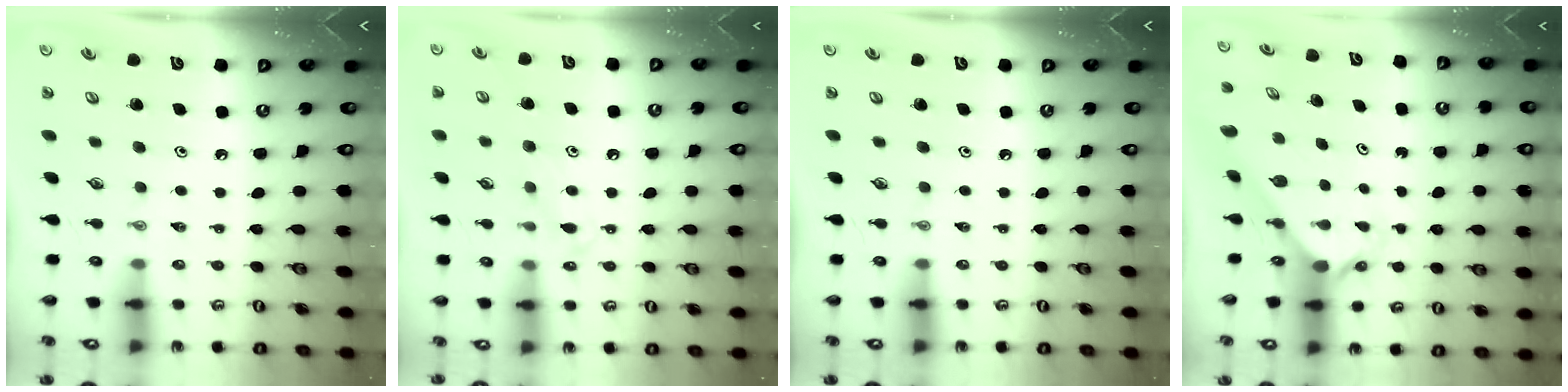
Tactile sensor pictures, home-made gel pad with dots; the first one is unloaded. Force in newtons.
{"total": 10.0, "press": 10.0, "slide": 0.7}
{"total": 0.0}
{"total": 2.5, "press": 2.5, "slide": 0.2}